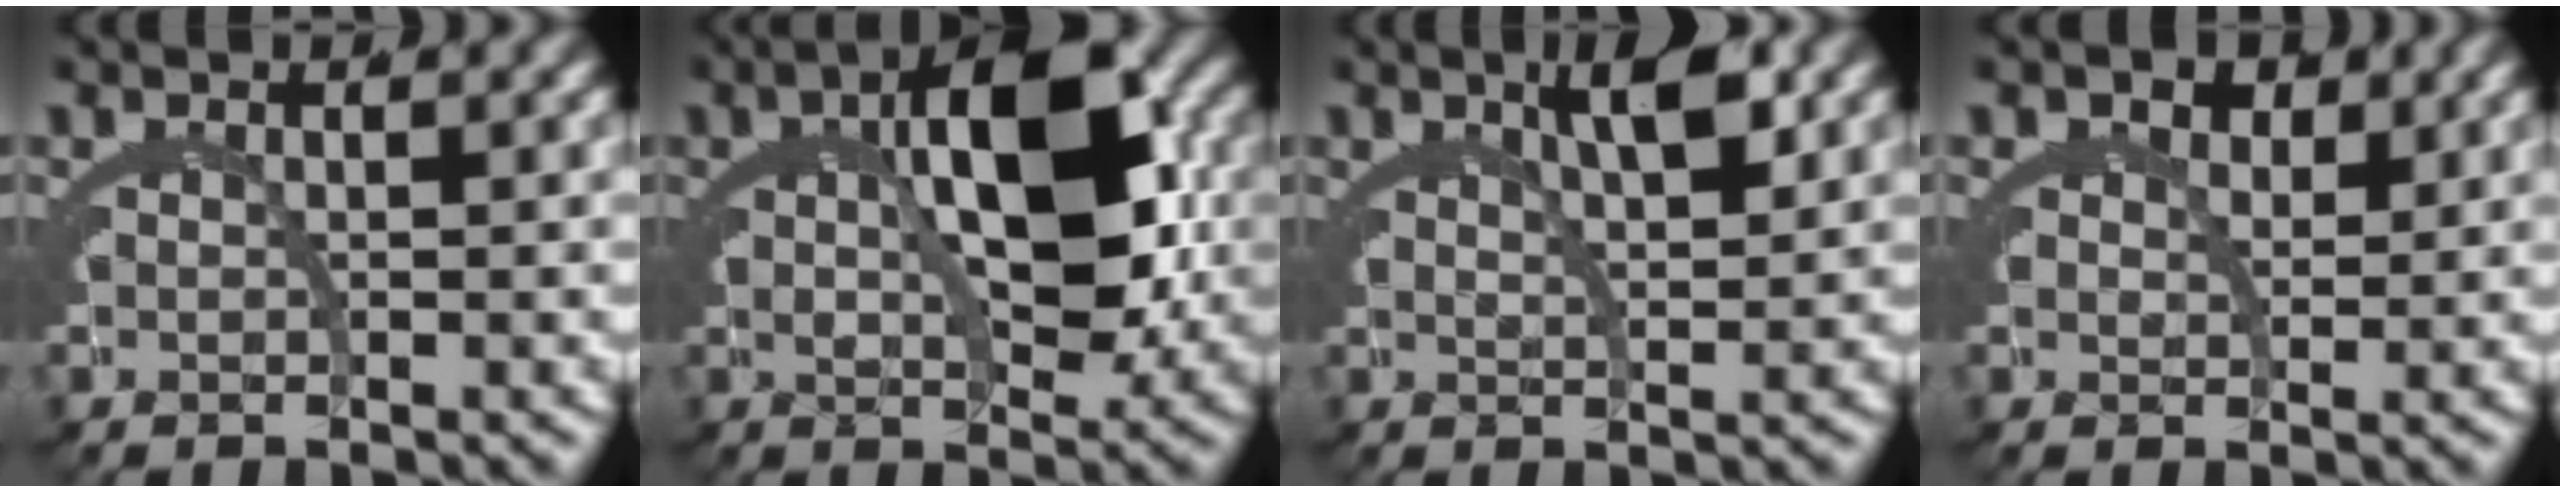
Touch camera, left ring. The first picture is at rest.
{"total": 9.1, "force": [1.1, 3.8, 8.2], "torque": [-0.118, 0.010, 0.016]}
{"total": 3.9, "force": [2.1, 0.7, 3.3], "torque": [-0.033, 0.007, 0.037]}
{"total": 2.8, "force": [0.8, 2.4, 1.1], "torque": [-0.018, -0.019, 0.015]}